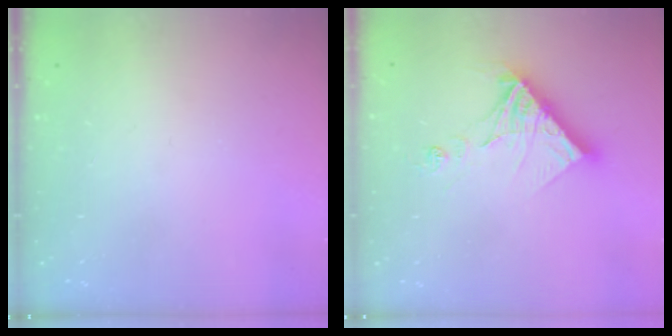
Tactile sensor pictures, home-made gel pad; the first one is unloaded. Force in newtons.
{"total": 14.1, "press": 14.0, "slide": 1.5}